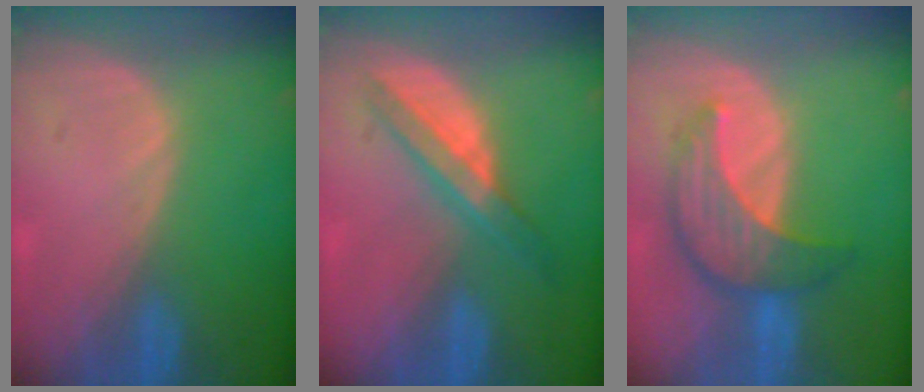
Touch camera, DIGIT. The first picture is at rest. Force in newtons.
{"total": 5.4, "press": 5.3, "slide": 1.3}
{"total": 7.8, "press": 7.5, "slide": 2.2}